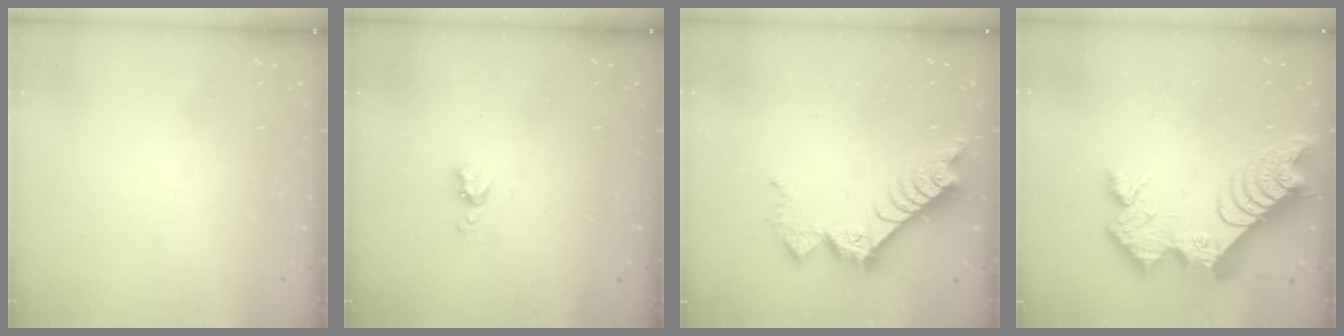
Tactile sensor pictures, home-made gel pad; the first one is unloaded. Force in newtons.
{"total": 4.5, "press": 4.5, "slide": 0.5}
{"total": 9.8, "press": 9.7, "slide": 0.9}
{"total": 17.2, "press": 17.2, "slide": 1.2}